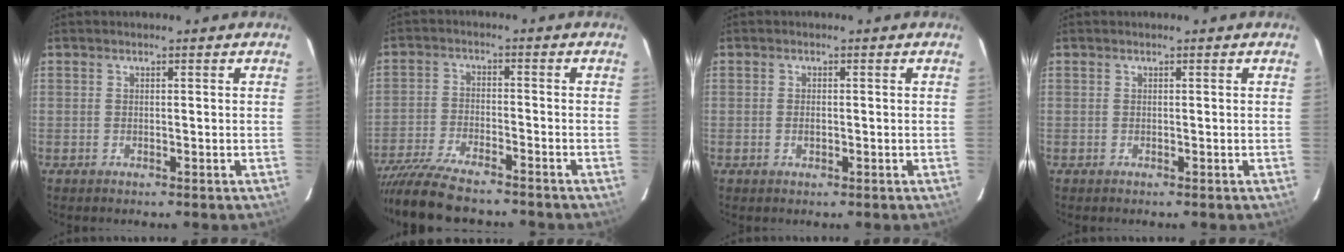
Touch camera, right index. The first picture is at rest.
{"total": 14.8, "force": [-12.9, 2.9, 6.7], "torque": [-0.151, -0.032, -0.225]}
{"total": 1.4, "force": [-0.3, 0.9, 1.0], "torque": [-0.018, 0.002, -0.005]}
{"total": 0.0}